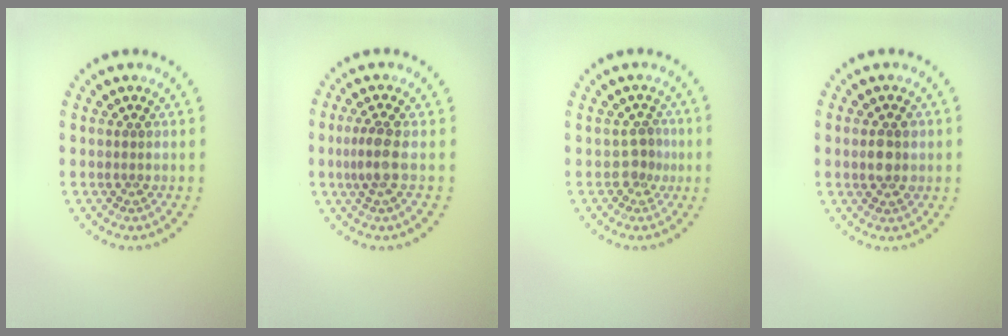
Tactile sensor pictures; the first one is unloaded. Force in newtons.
{"total": 2.2, "press": 1.8, "slide": 1.3}
{"total": 1.6, "press": 1.3, "slide": 0.9}
{"total": 2.5, "press": 2.5, "slide": 0.3}